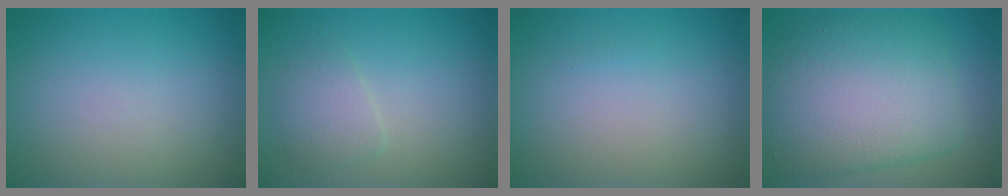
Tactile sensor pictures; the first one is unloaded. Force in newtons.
{"total": 1.9, "press": 1.9, "slide": 0.0}
{"total": 0.0}
{"total": 9.0, "press": 9.0, "slide": 0.0}